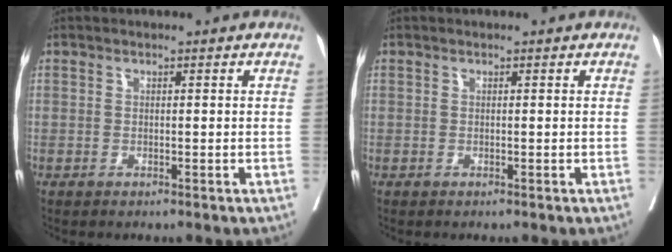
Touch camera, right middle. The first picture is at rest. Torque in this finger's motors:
{"motor_torque": [-0.01, -0.01, 0.00, 0.00]}